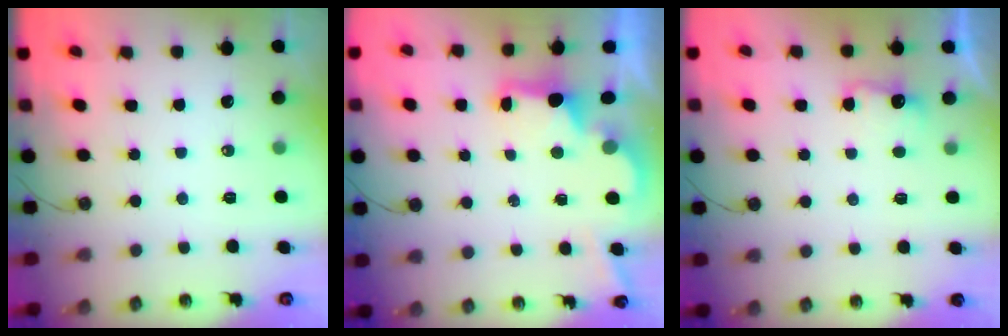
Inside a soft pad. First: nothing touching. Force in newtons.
{"total": 2.6, "press": 2.5, "slide": 0.8}
{"total": 3.9, "press": 3.8, "slide": 0.9}